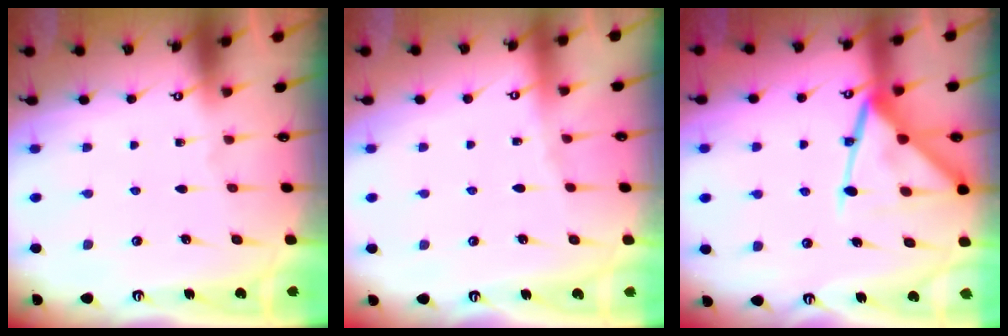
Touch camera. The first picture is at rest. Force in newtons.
{"total": 2.2, "press": 2.1, "slide": 0.5}
{"total": 13.3, "press": 13.2, "slide": 1.3}